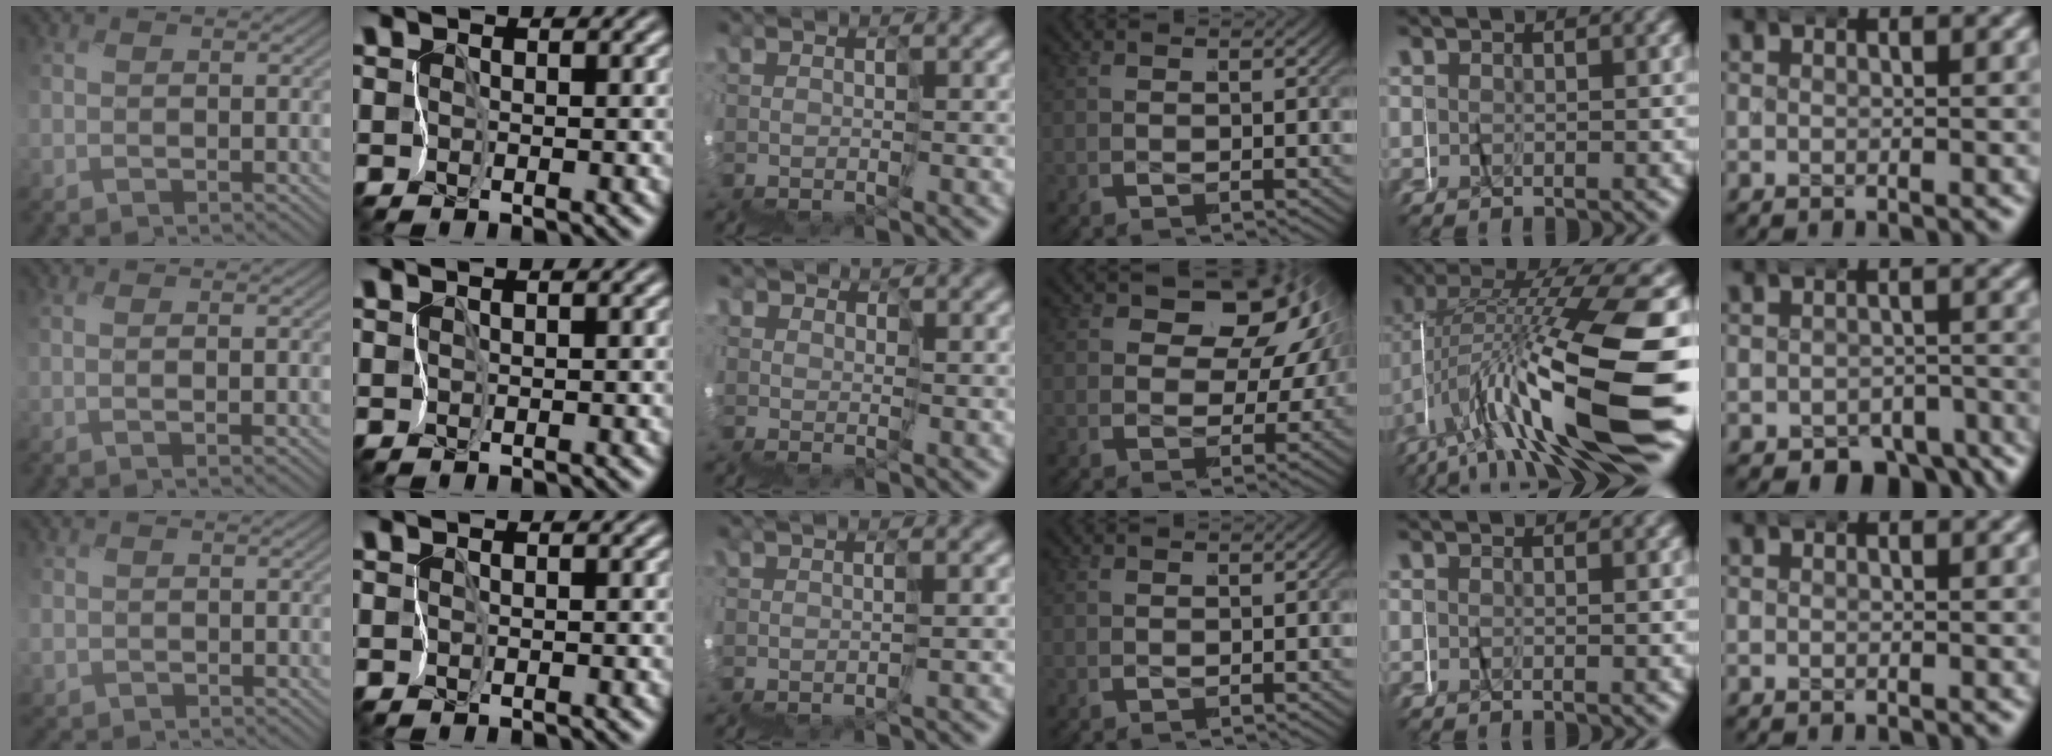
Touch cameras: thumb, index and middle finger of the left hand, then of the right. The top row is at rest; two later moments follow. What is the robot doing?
{"motion": "wrap", "object": "masking tape"}